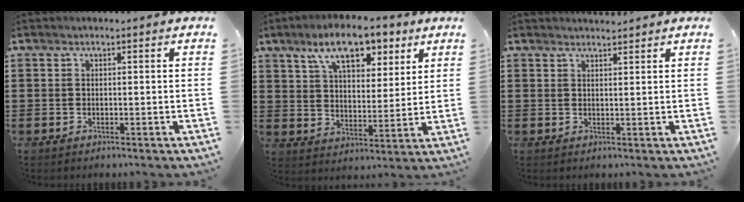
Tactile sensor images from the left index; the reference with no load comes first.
{"total": 10.8, "force": [7.4, 4.2, 6.6], "torque": [-0.120, -0.014, 0.128]}
{"total": 1.5, "force": [1.5, 0.1, 0.1], "torque": [-0.005, 0.003, 0.030]}